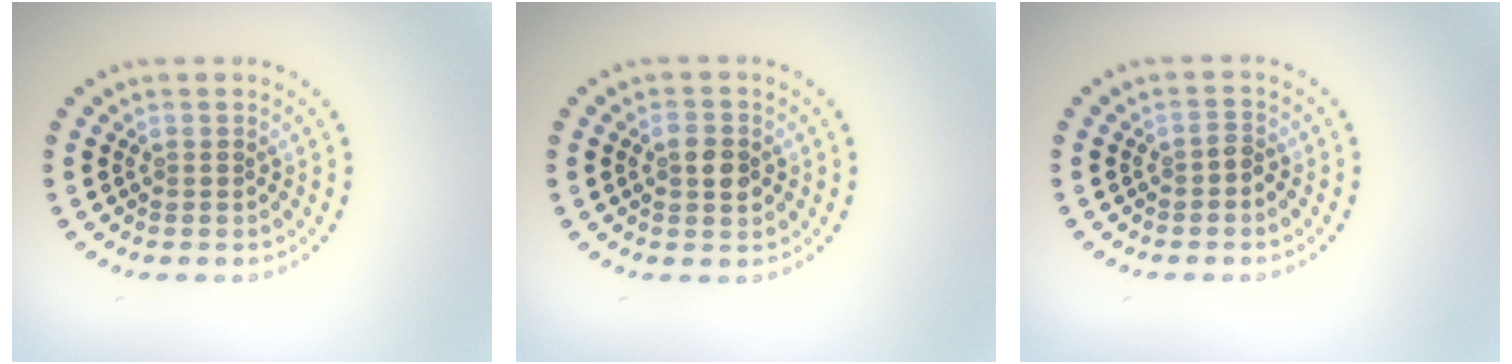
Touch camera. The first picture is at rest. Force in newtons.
{"total": 2.2, "press": 2.2, "slide": 0.2}
{"total": 0.9, "press": 0.7, "slide": 0.5}